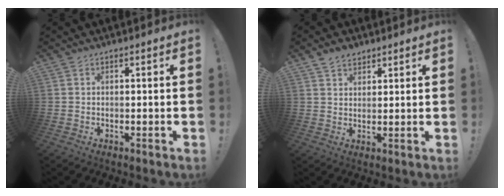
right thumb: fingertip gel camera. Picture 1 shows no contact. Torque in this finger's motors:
{"motor_torque": [-0.06, 0.06, 0.04, -0.01, 0.00]}